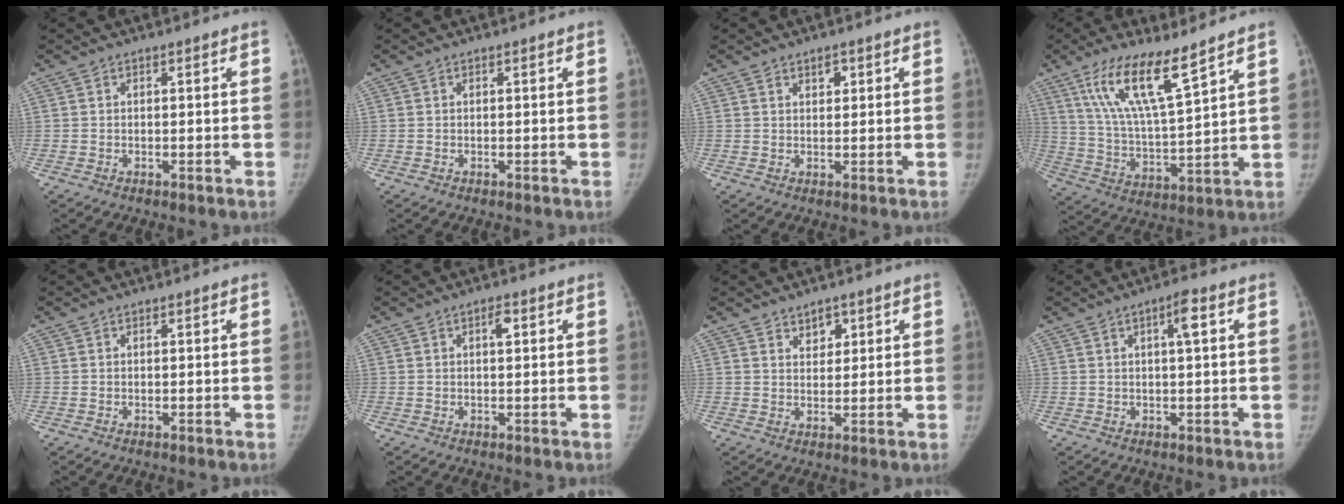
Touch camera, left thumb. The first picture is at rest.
{"total": 0.0}
{"total": 2.2, "force": [1.3, 1.1, 1.3], "torque": [-0.012, -0.008, 0.023]}
{"total": 14.6, "force": [9.3, 2.6, 10.9], "torque": [-0.197, -0.051, 0.190]}
{"total": 0.0}
{"total": 2.2, "force": [0.9, 0.8, 1.8], "torque": [-0.027, -0.001, 0.013]}
{"total": 3.5, "force": [2.2, 2.2, 1.6], "torque": [-0.006, -0.016, 0.041]}
{"total": 3.6, "force": [1.2, 0.5, 3.4], "torque": [-0.058, 0.004, 0.019]}